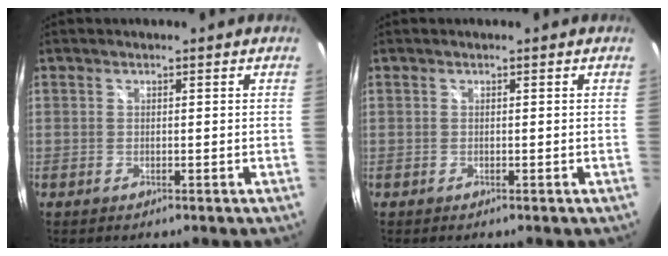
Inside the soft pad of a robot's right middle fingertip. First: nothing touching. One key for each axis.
{"total": 0.0}